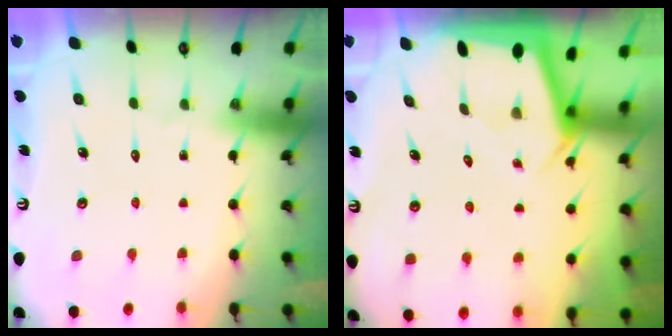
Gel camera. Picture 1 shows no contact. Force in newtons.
{"total": 1.9, "press": 1.9, "slide": 0.1}